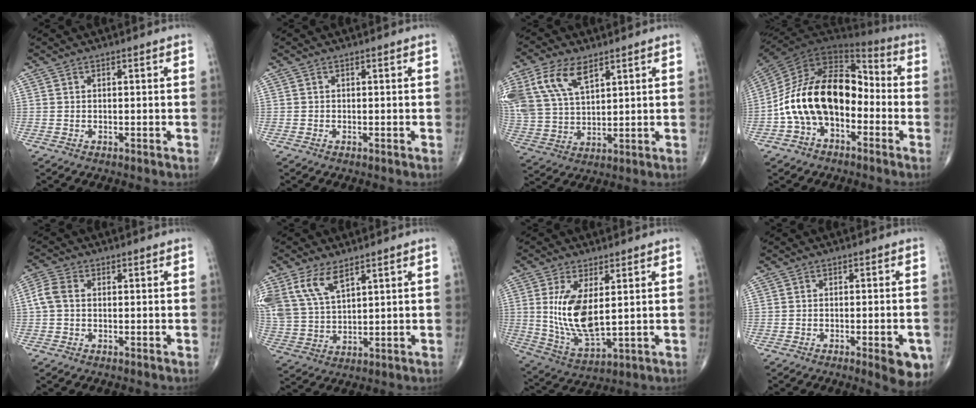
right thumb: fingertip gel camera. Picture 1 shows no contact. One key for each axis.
{"total": 0.0}
{"total": 13.3, "fx": 6.8, "fy": 7.0, "fz": 9.1, "tx": -0.184, "ty": -0.011, "tz": 0.139}
{"total": 19.2, "fx": -3.9, "fy": 12.1, "fz": 14.4, "tx": -0.241, "ty": 0.065, "tz": -0.077}
{"total": 3.8, "fx": 0.0, "fy": 2.7, "fz": 2.7, "tx": -0.066, "ty": 0.010, "tz": -0.007}
{"total": 9.4, "fx": 5.6, "fy": 4.4, "fz": 6.3, "tx": -0.130, "ty": -0.011, "tz": 0.123}
{"total": 11.8, "fx": 2.0, "fy": 5.0, "fz": 10.4, "tx": -0.204, "ty": -0.025, "tz": 0.054}
{"total": 7.4, "fx": -3.4, "fy": 2.1, "fz": 6.3, "tx": -0.065, "ty": 0.001, "tz": -0.039}